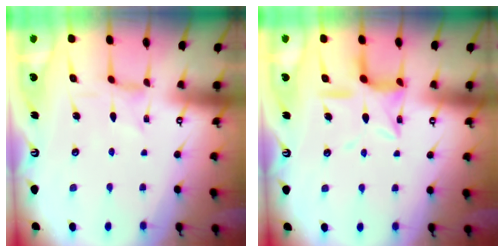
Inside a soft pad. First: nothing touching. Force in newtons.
{"total": 12.3, "press": 12.3, "slide": 0.9}